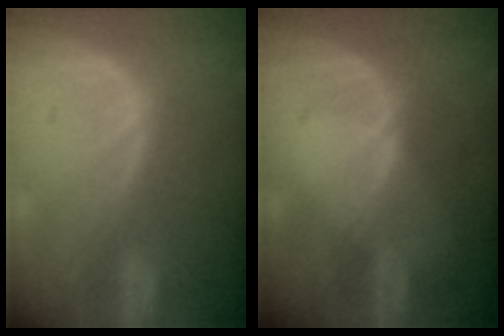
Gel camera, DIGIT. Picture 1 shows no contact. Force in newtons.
{"total": 0.7, "press": 0.5, "slide": 0.5}